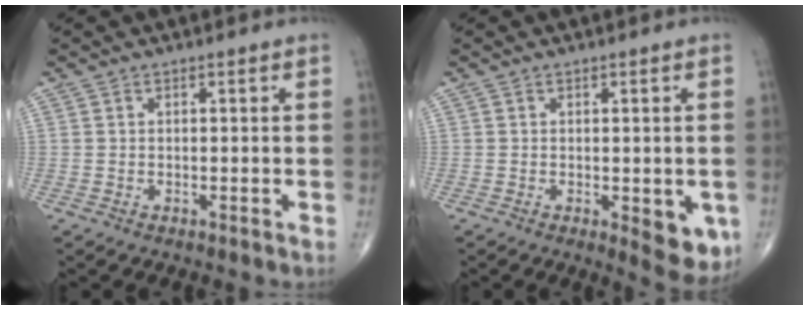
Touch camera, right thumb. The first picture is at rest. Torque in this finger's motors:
{"motor_torque": [0.85, 1.14, 0.21, -0.34, 0.13]}